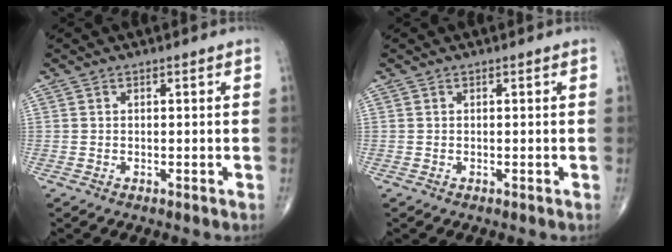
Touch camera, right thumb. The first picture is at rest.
{"total": 0.0}